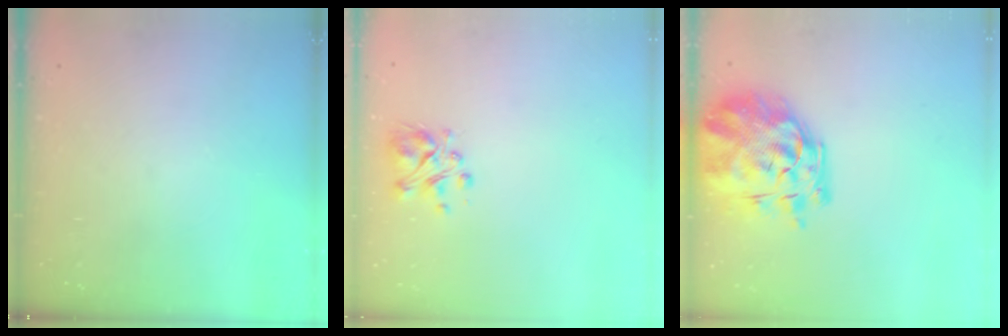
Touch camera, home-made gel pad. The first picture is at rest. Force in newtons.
{"total": 3.8, "press": 3.7, "slide": 1.0}
{"total": 9.5, "press": 8.9, "slide": 3.4}